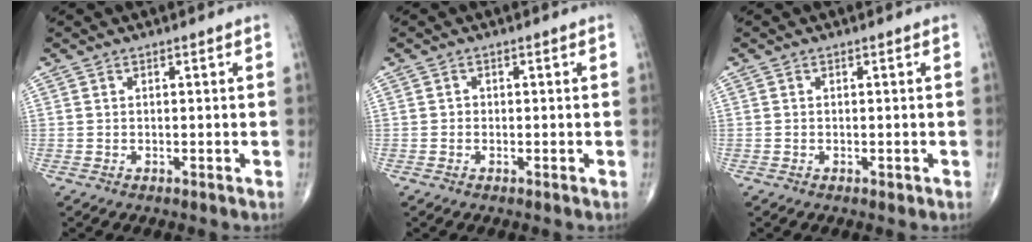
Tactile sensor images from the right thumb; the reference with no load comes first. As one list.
[{"total": 0.6, "force": [-0.2, 0.6, 0.2], "torque": [0.002, 0.003, -0.008]}, {"total": 0.5, "force": [-0.2, 0.3, 0.3], "torque": [-0.005, -0.001, -0.004]}]